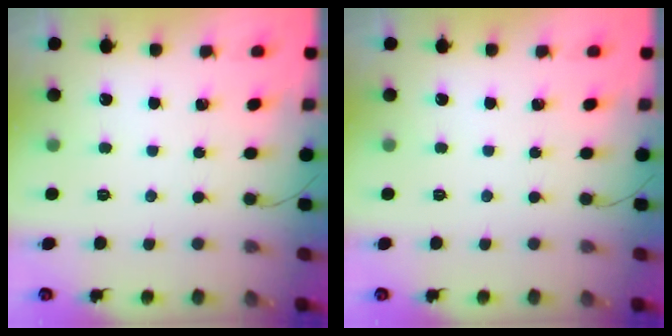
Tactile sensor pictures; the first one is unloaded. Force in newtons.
{"total": 0.0}